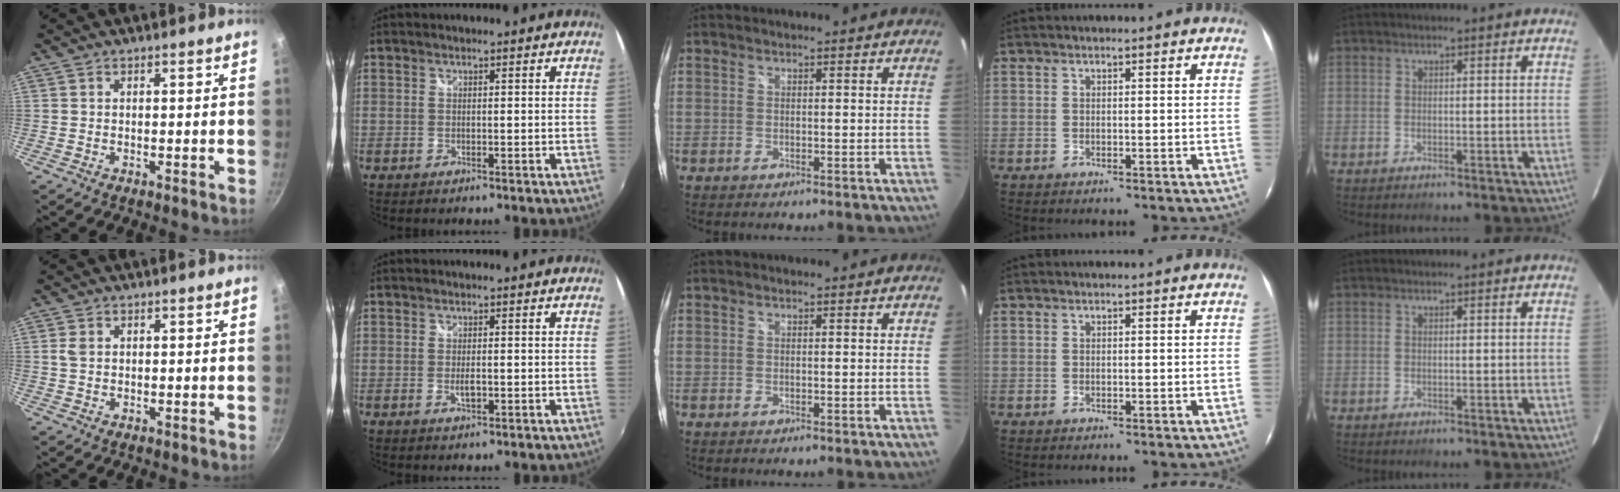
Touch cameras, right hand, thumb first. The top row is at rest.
{"thumb": {"total": 1.8, "force": [0.4, 1.3, 1.1], "torque": [-0.019, 0.003, 0.007]}, "index": {"total": 1.9, "force": [-0.5, 0.8, 1.7], "torque": [-0.029, -0.003, -0.008]}}